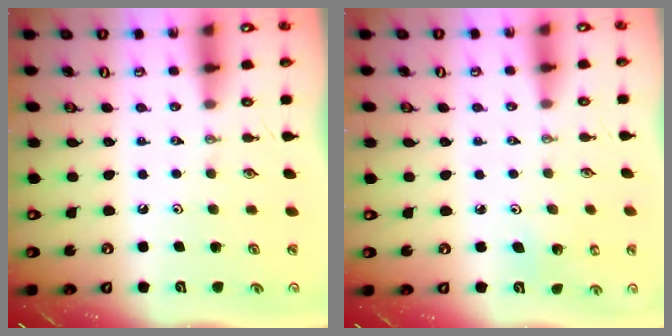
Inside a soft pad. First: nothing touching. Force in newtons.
{"total": 3.4, "press": 3.3, "slide": 0.8}